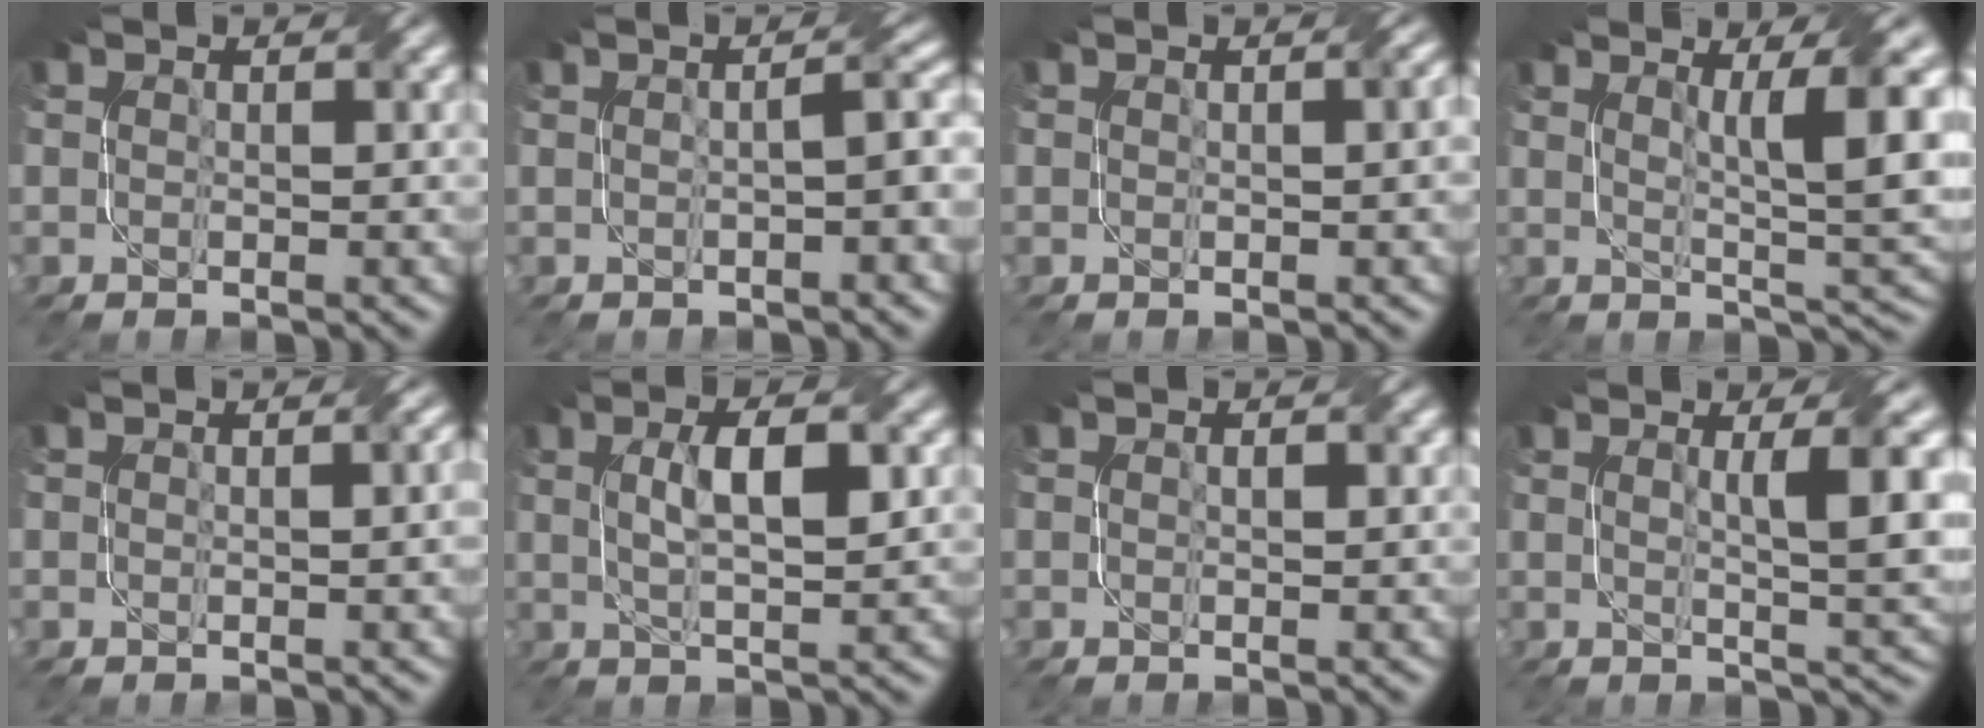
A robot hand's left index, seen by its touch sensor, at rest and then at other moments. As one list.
[{"total": 3.2, "force": [-0.2, 0.8, 3.0], "torque": [-0.033, 0.015, -0.001]}, {"total": 2.0, "force": [0.3, 0.6, 1.9], "torque": [-0.013, 0.007, 0.003]}, {"total": 7.6, "force": [2.3, 1.3, 7.1], "torque": [-0.102, -0.001, 0.042]}, {"total": 2.2, "force": [0.2, 0.8, 2.1], "torque": [-0.022, 0.004, 0.005]}, {"total": 4.9, "force": [1.0, 1.3, 4.6], "torque": [-0.083, 0.007, 0.018]}, {"total": 0.7, "force": [0.1, 0.2, 0.6], "torque": [-0.011, 0.000, 0.000]}, {"total": 6.5, "force": [1.5, 1.3, 6.1], "torque": [-0.076, 0.000, 0.023]}]